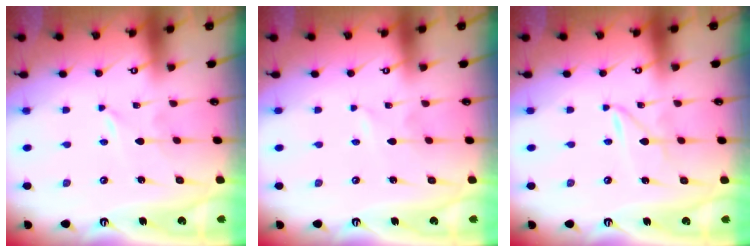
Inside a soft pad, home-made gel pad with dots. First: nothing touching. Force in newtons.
{"total": 0.6, "press": 0.6, "slide": 0.1}
{"total": 1.6, "press": 1.6, "slide": 0.3}